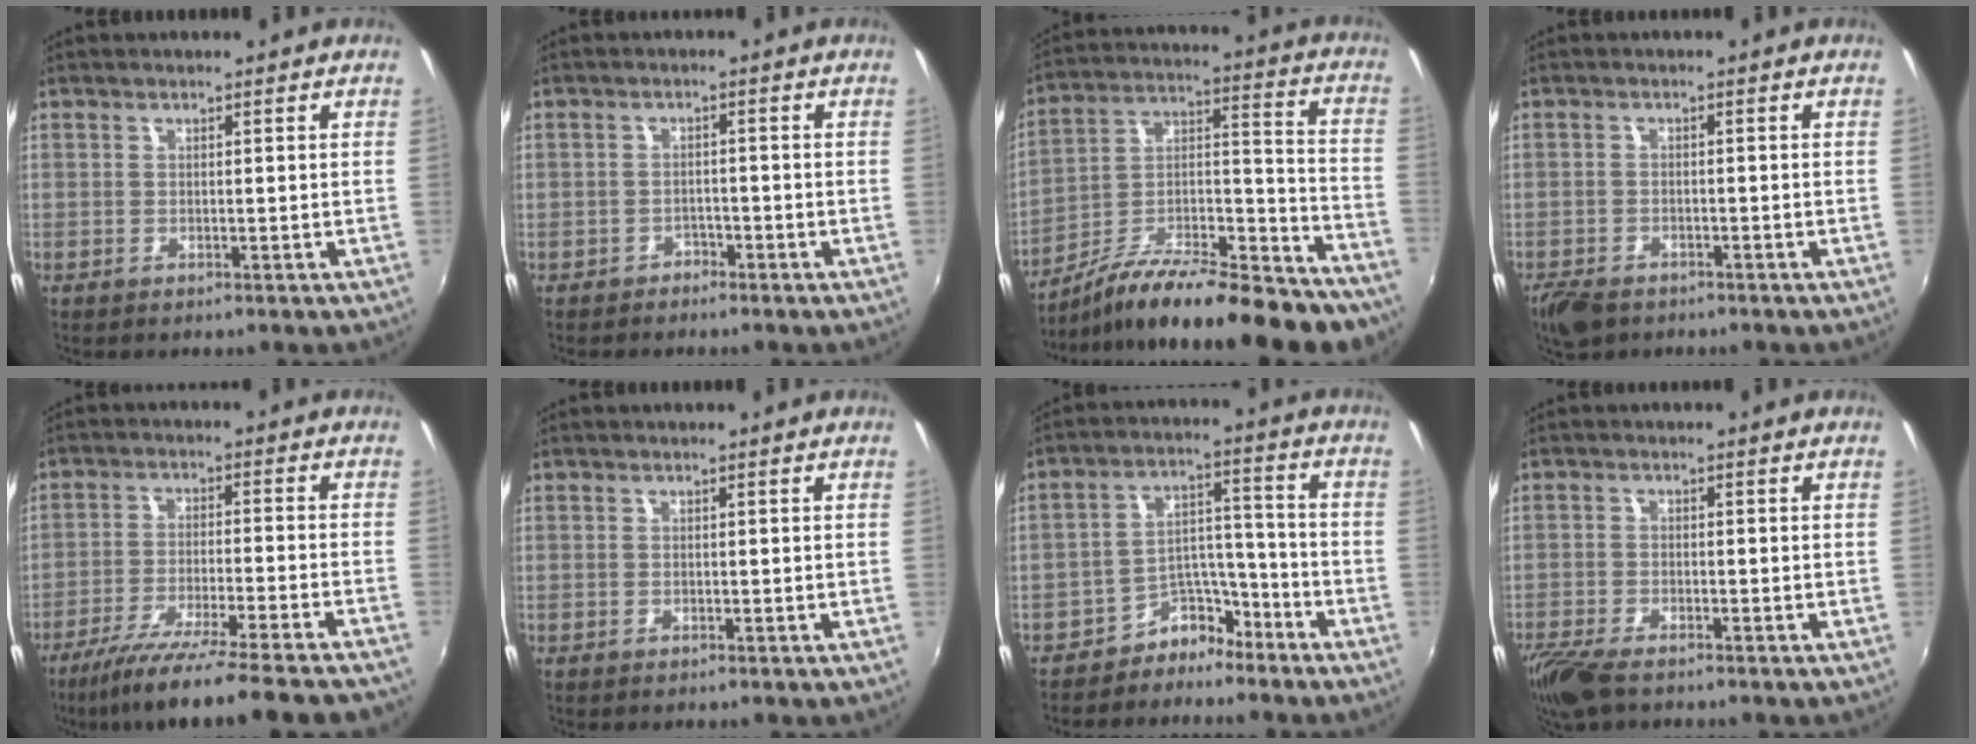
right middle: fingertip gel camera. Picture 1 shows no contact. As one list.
[{"total": 2.0, "force": [-1.6, 1.3, -0.1], "torque": [-0.001, 0.009, -0.023]}, {"total": 26.2, "force": [-20.2, 7.0, 15.1], "torque": [-0.226, 0.006, -0.298]}, {"total": 5.6, "force": [-4.2, 2.8, 2.4], "torque": [-0.069, -0.017, -0.076]}, {"total": 18.8, "force": [-16.3, -0.4, 9.5], "torque": [-0.173, -0.049, -0.246]}, {"total": 0.0}, {"total": 7.2, "force": [-5.9, 3.9, 1.1], "torque": [-0.010, 0.046, -0.094]}, {"total": 7.1, "force": [-5.5, 2.0, 4.1], "torque": [-0.109, -0.030, -0.107]}]